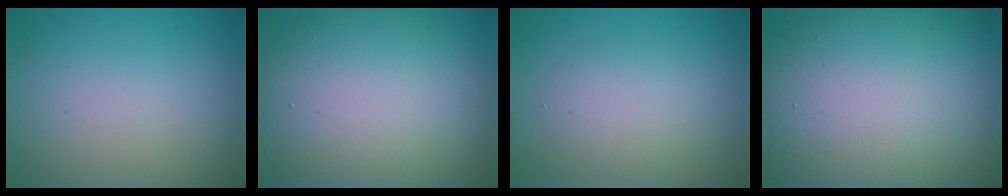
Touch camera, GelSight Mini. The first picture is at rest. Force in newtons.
{"total": 13.9, "press": 13.8, "slide": 0.9}
{"total": 2.8, "press": 2.8, "slide": 0.2}
{"total": 20.6, "press": 20.6, "slide": 1.1}